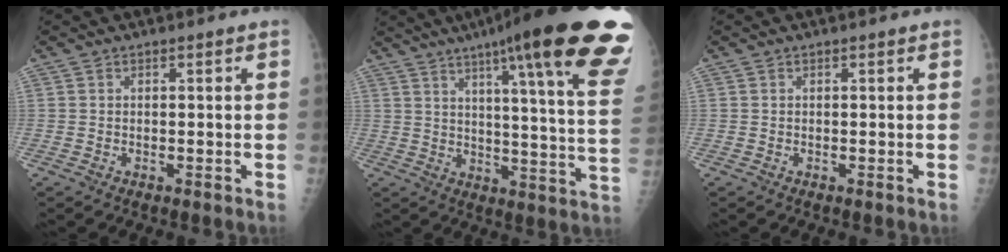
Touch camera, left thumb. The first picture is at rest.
{"total": 29.6, "force": [18.0, 3.6, 23.2], "torque": [-0.259, -0.063, 0.235]}
{"total": 0.0}